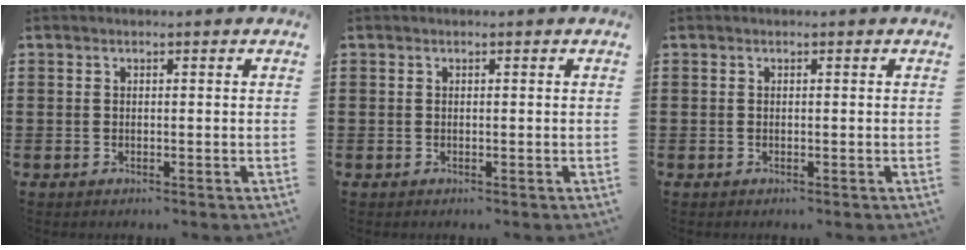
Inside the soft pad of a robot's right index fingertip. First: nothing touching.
{"total": 0.0}
{"total": 0.0}